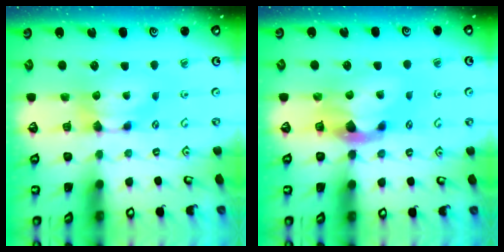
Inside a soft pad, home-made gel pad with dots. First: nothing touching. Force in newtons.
{"total": 2.8, "press": 2.5, "slide": 1.3}